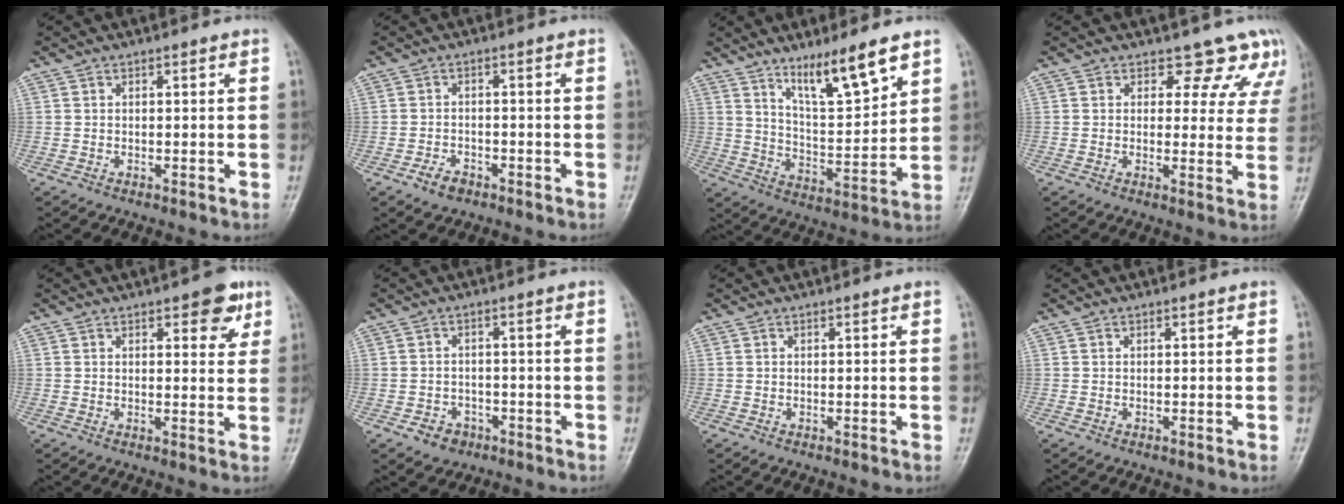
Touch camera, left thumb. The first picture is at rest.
{"total": 3.0, "force": [-1.9, 1.9, 1.5], "torque": [-0.023, 0.011, -0.030]}
{"total": 11.6, "force": [8.0, 2.1, 8.1], "torque": [-0.131, -0.056, 0.149]}
{"total": 8.0, "force": [6.5, 4.5, 1.2], "torque": [0.039, -0.032, 0.052]}
{"total": 5.9, "force": [3.1, 2.5, 4.3], "torque": [-0.033, -0.013, 0.032]}
{"total": 3.8, "force": [-2.0, 3.1, 1.1], "torque": [0.000, 0.015, -0.027]}
{"total": 0.0}
{"total": 0.0}